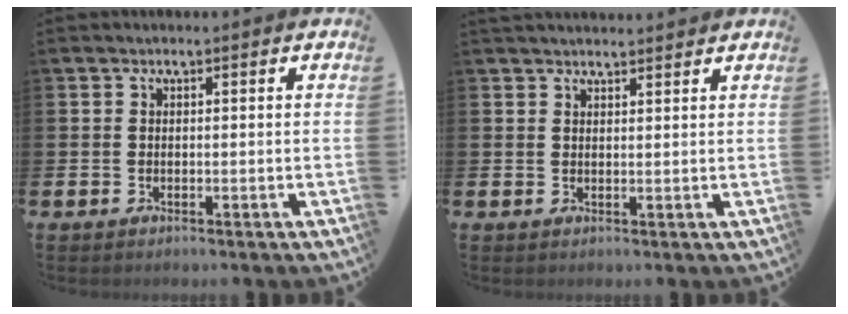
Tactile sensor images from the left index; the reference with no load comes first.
{"total": 1.8, "force": [1.8, 0.3, 0.1], "torque": [0.005, -0.010, 0.031]}